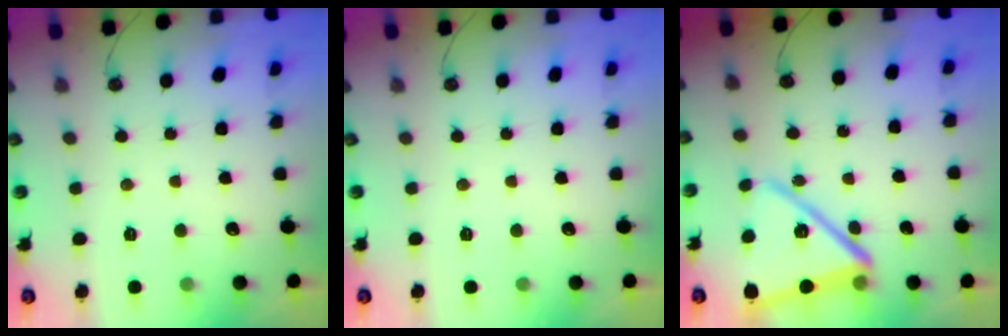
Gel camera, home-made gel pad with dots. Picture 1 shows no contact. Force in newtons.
{"total": 0.0}
{"total": 17.7, "press": 17.7, "slide": 1.3}